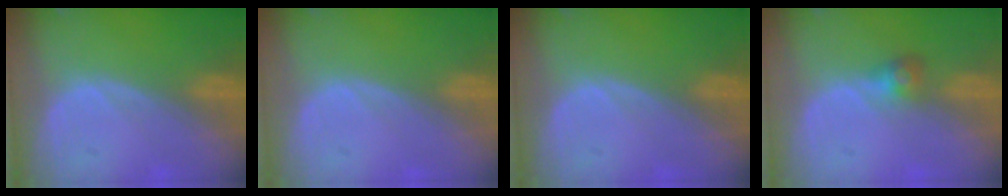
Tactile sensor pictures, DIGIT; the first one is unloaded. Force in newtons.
{"total": 0.0}
{"total": 0.0}
{"total": 2.7, "press": 2.6, "slide": 0.8}